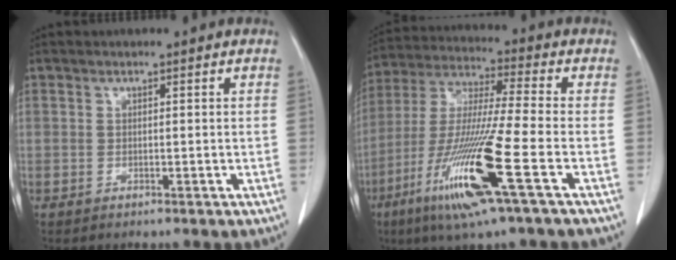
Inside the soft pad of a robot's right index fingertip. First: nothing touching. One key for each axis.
{"total": 17.1, "fx": -7.2, "fy": -0.5, "fz": 15.5, "tx": -0.332, "ty": -0.032, "tz": -0.140}